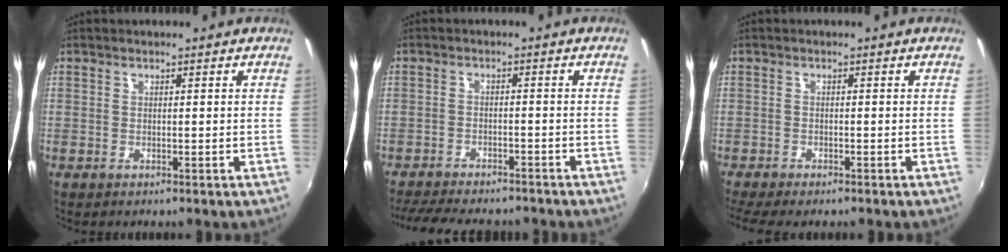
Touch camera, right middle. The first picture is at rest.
{"total": 13.2, "force": [-11.4, 3.8, 5.5], "torque": [-0.126, -0.020, -0.167]}
{"total": 5.0, "force": [-4.1, 1.0, 2.7], "torque": [-0.067, -0.028, -0.071]}